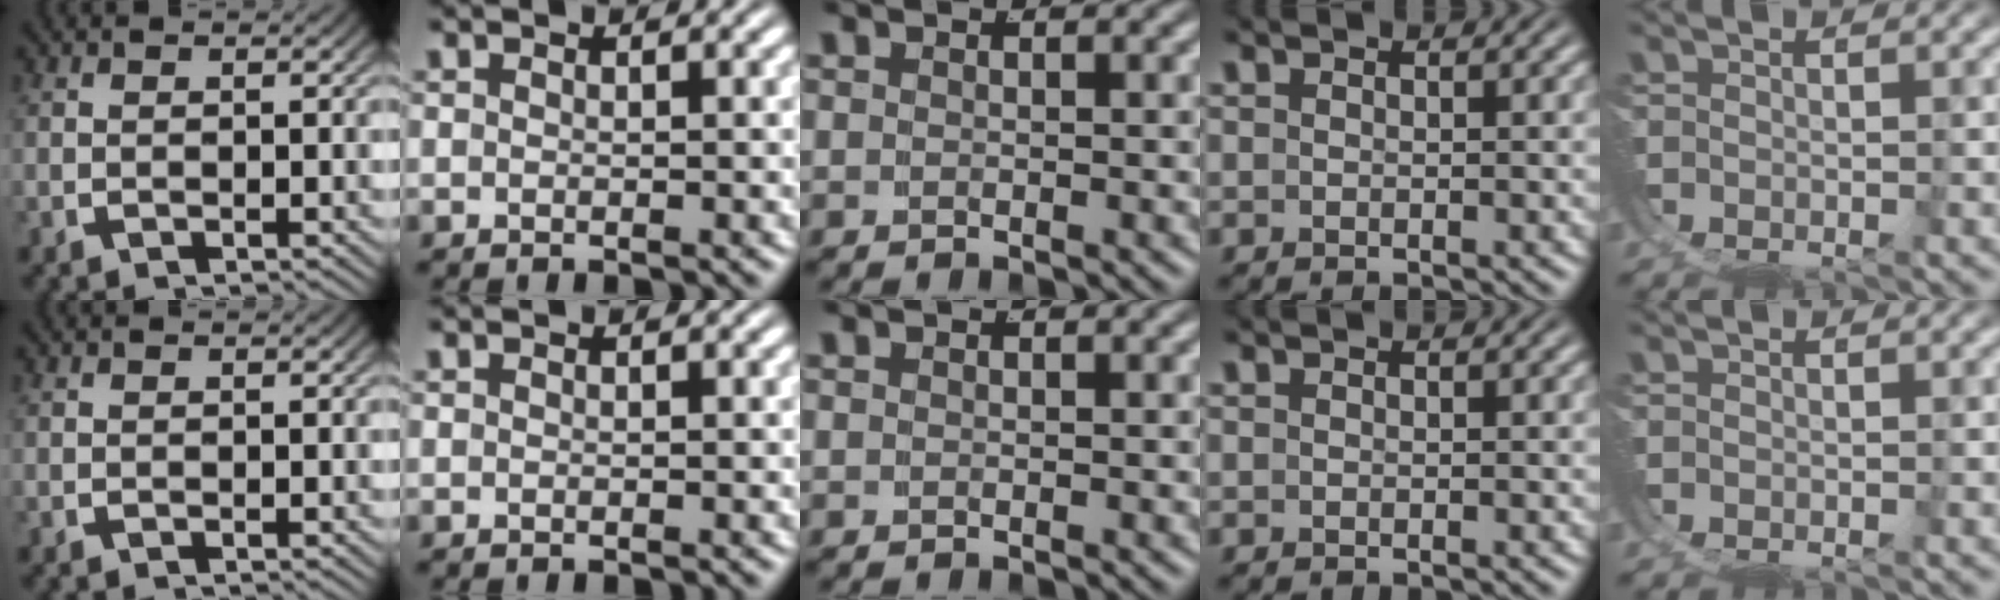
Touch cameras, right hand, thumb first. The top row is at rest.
{}